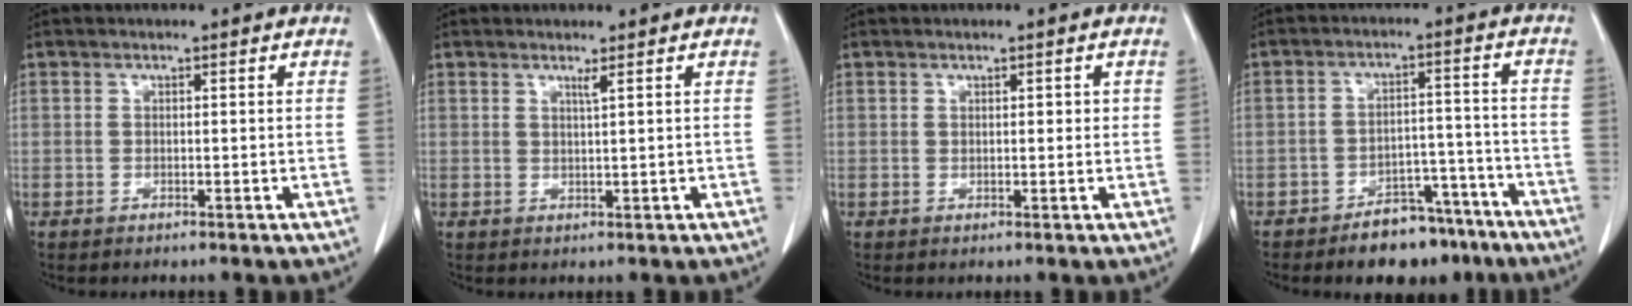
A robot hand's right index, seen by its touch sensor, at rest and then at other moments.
{"total": 1.0, "force": [0.6, -0.4, 0.7], "torque": [-0.021, -0.009, 0.013]}
{"total": 1.2, "force": [0.3, 0.6, 1.0], "torque": [-0.013, 0.002, 0.006]}
{"total": 9.4, "force": [-7.3, 4.4, 4.0], "torque": [-0.035, 0.023, -0.109]}